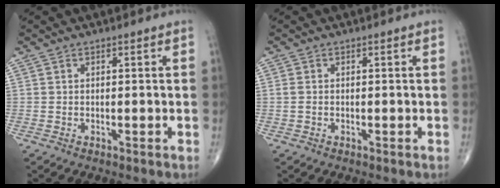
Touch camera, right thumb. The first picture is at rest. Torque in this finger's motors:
{"motor_torque": [-0.14, -0.06, -0.01, 0.13, -0.01]}